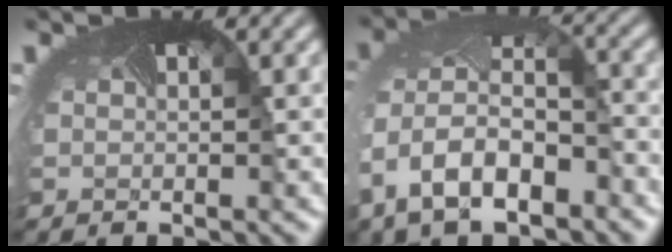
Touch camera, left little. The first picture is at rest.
{"total": 9.3, "force": [-4.3, 5.5, 6.2], "torque": [-0.142, -0.028, -0.066]}